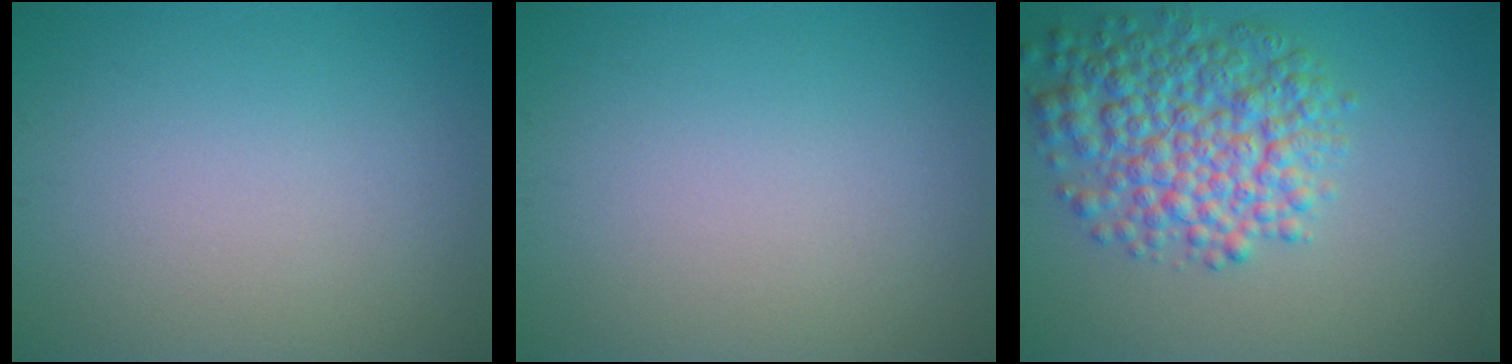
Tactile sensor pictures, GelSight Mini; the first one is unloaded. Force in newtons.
{"total": 0.0}
{"total": 7.1, "press": 7.1, "slide": 0.2}